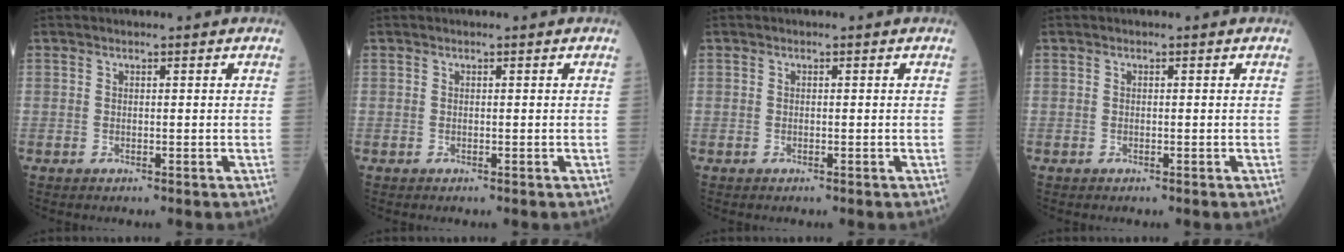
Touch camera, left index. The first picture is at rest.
{"total": 0.0}
{"total": 0.0}
{"total": 0.0}